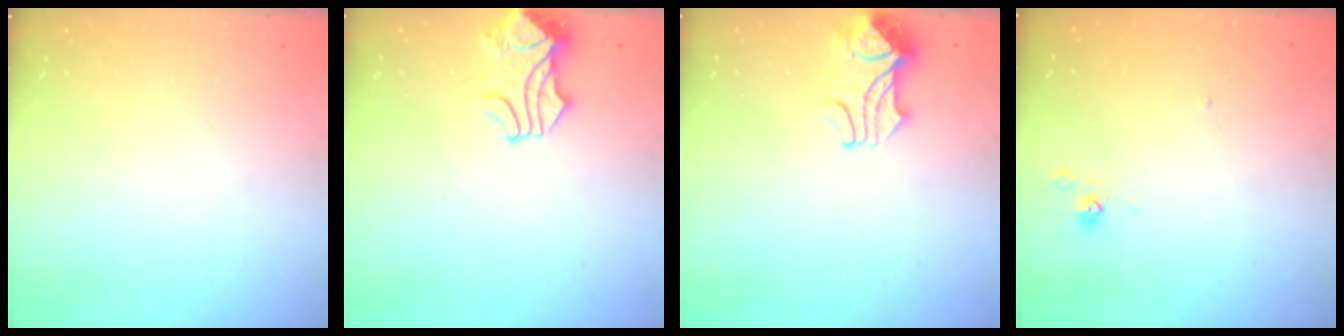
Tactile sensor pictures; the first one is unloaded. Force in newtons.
{"total": 1.6, "press": 1.4, "slide": 0.8}
{"total": 2.2, "press": 2.0, "slide": 0.8}
{"total": 5.1, "press": 5.1, "slide": 0.3}